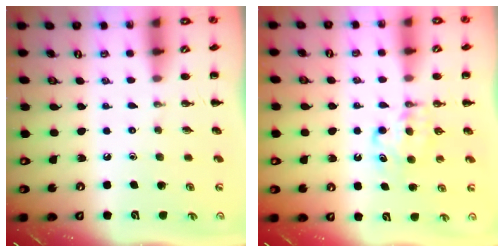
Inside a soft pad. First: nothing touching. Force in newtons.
{"total": 5.5, "press": 5.3, "slide": 1.4}